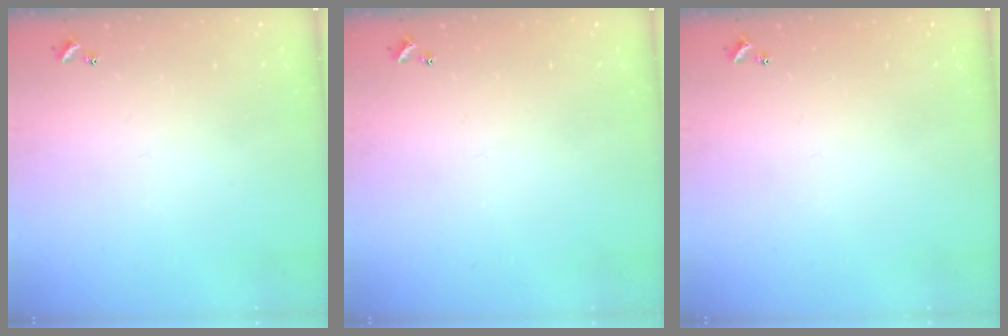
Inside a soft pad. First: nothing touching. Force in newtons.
{"total": 0.0}
{"total": 0.0}